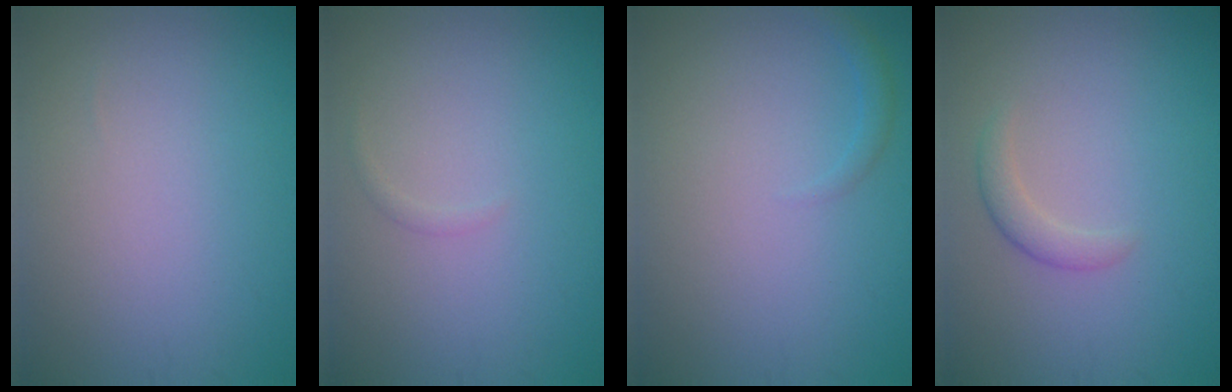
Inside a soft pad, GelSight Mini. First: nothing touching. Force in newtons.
{"total": 0.5, "press": 0.5, "slide": 0.0}
{"total": 0.9, "press": 0.9, "slide": 0.1}
{"total": 1.6, "press": 1.6, "slide": 0.1}